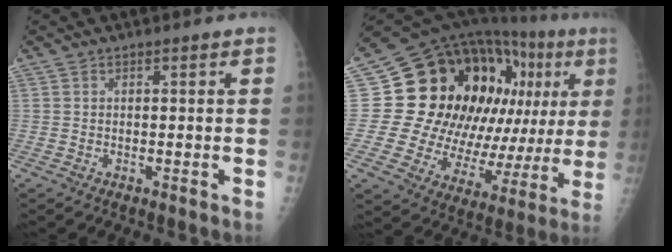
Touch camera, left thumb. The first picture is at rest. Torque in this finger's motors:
{"motor_torque": [1.63, 3.38, 0.34, -0.10, 0.17]}